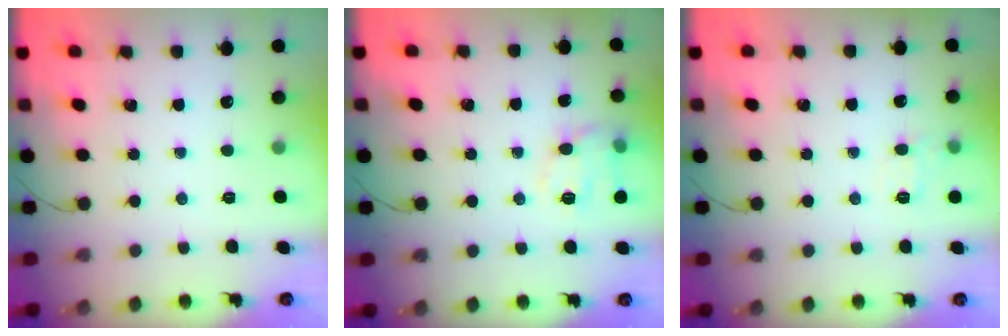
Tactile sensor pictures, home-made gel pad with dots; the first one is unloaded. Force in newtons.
{"total": 11.1, "press": 11.1, "slide": 0.2}
{"total": 7.2, "press": 6.9, "slide": 1.9}